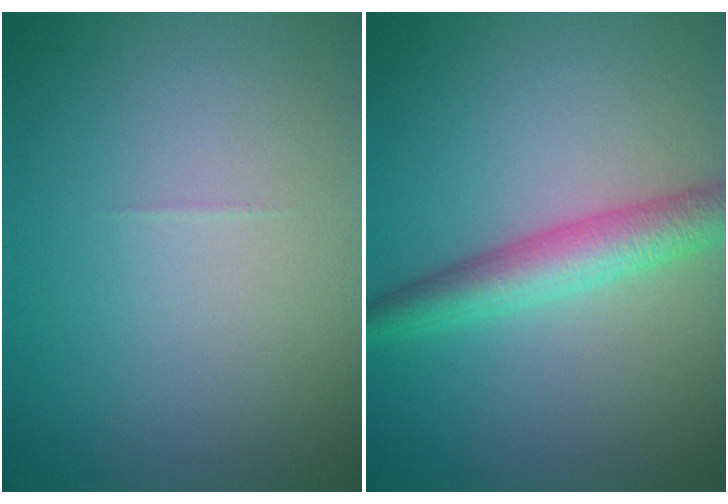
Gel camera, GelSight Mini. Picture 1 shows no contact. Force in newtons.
{"total": 4.4, "press": 4.4, "slide": 0.1}